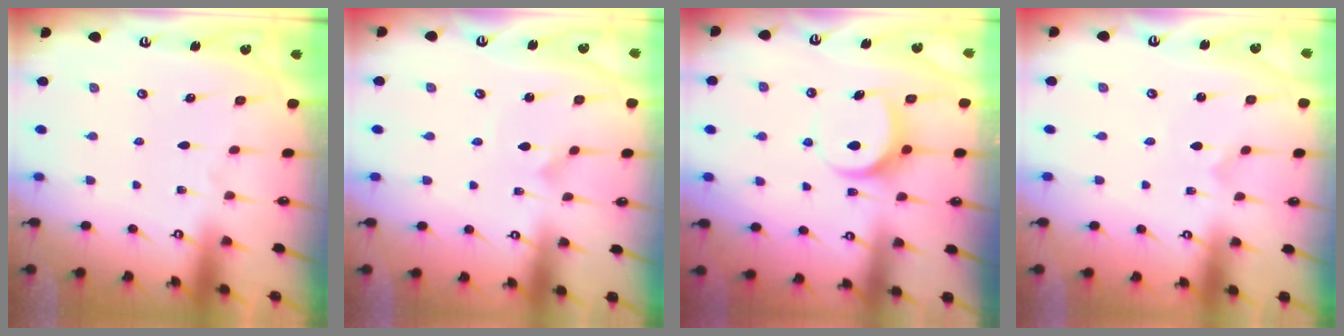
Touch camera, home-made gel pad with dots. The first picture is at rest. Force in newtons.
{"total": 1.9, "press": 1.9, "slide": 0.1}
{"total": 8.3, "press": 8.3, "slide": 0.8}
{"total": 0.0}